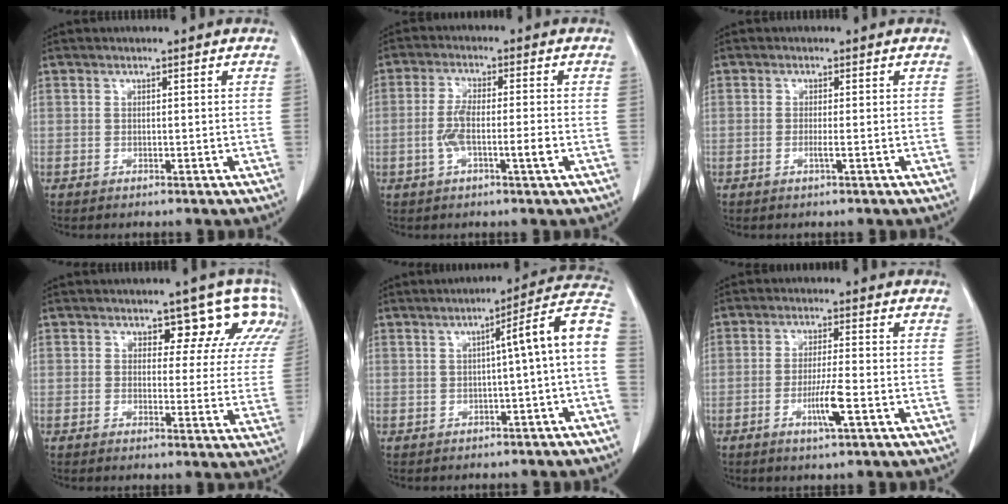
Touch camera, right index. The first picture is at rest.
{"total": 5.4, "force": [-1.6, 0.6, 5.1], "torque": [-0.109, 0.008, -0.027]}
{"total": 1.2, "force": [-0.5, -0.3, 1.0], "torque": [-0.020, -0.002, -0.009]}
{"total": 9.5, "force": [6.0, 5.2, 5.3], "torque": [-0.040, 0.007, 0.045]}
{"total": 9.1, "force": [-0.7, -0.5, 9.1], "torque": [-0.112, 0.028, -0.017]}
{"total": 5.3, "force": [-2.1, -0.1, 4.9], "torque": [-0.091, -0.009, -0.038]}